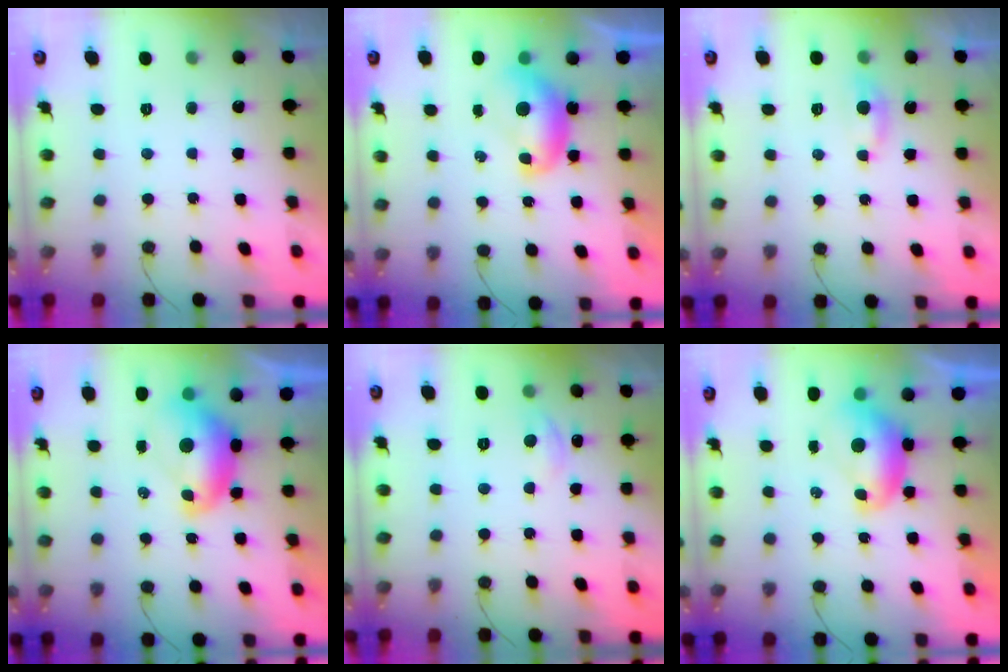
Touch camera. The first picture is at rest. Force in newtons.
{"total": 7.6, "press": 7.6, "slide": 0.3}
{"total": 3.4, "press": 3.4, "slide": 0.4}
{"total": 9.2, "press": 9.1, "slide": 0.9}
{"total": 6.3, "press": 6.3, "slide": 0.9}
{"total": 8.0, "press": 8.0, "slide": 0.3}